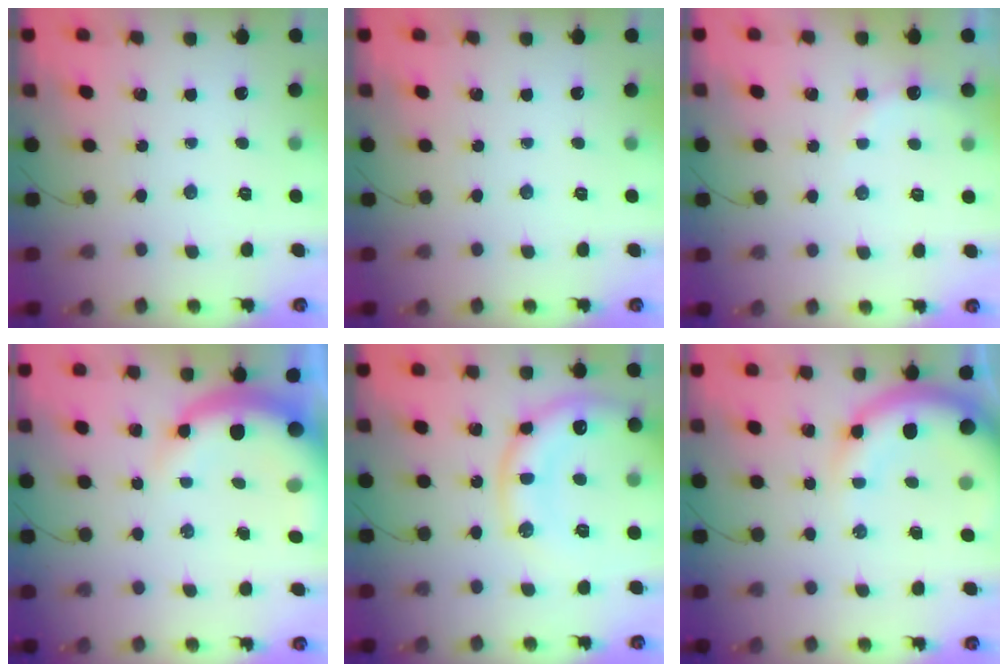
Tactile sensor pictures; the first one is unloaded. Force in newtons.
{"total": 0.0}
{"total": 5.1, "press": 4.9, "slide": 1.3}
{"total": 12.2, "press": 11.9, "slide": 2.7}
{"total": 17.0, "press": 16.9, "slide": 1.5}
{"total": 11.1, "press": 10.9, "slide": 2.2}